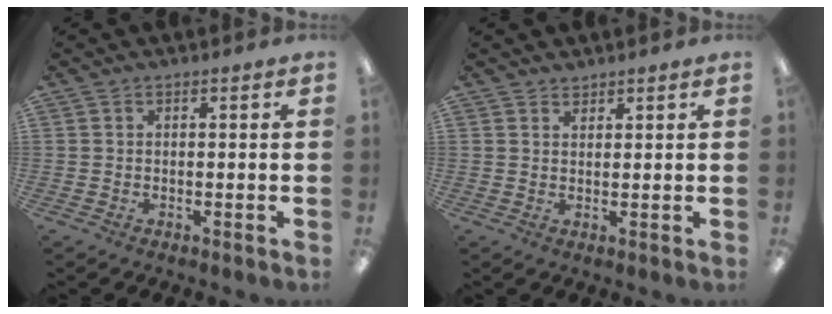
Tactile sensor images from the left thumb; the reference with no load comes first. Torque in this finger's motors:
{"motor_torque": [0.06, 0.03, -0.07, 0.16, 0.00]}